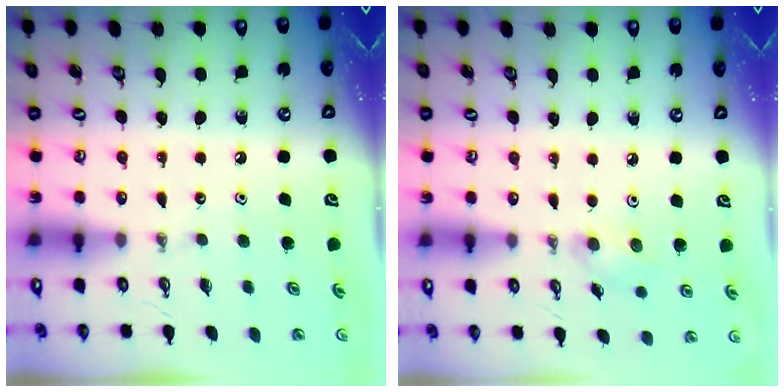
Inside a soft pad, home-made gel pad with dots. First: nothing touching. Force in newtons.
{"total": 6.6, "press": 6.0, "slide": 2.7}